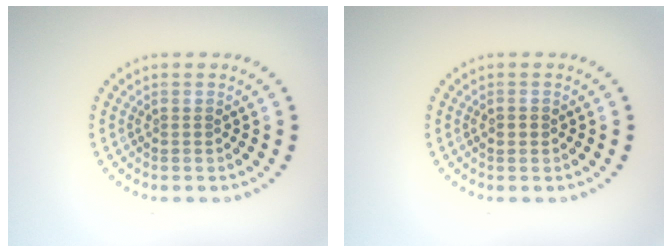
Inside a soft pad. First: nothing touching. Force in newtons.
{"total": 1.1, "press": 1.1, "slide": 0.0}